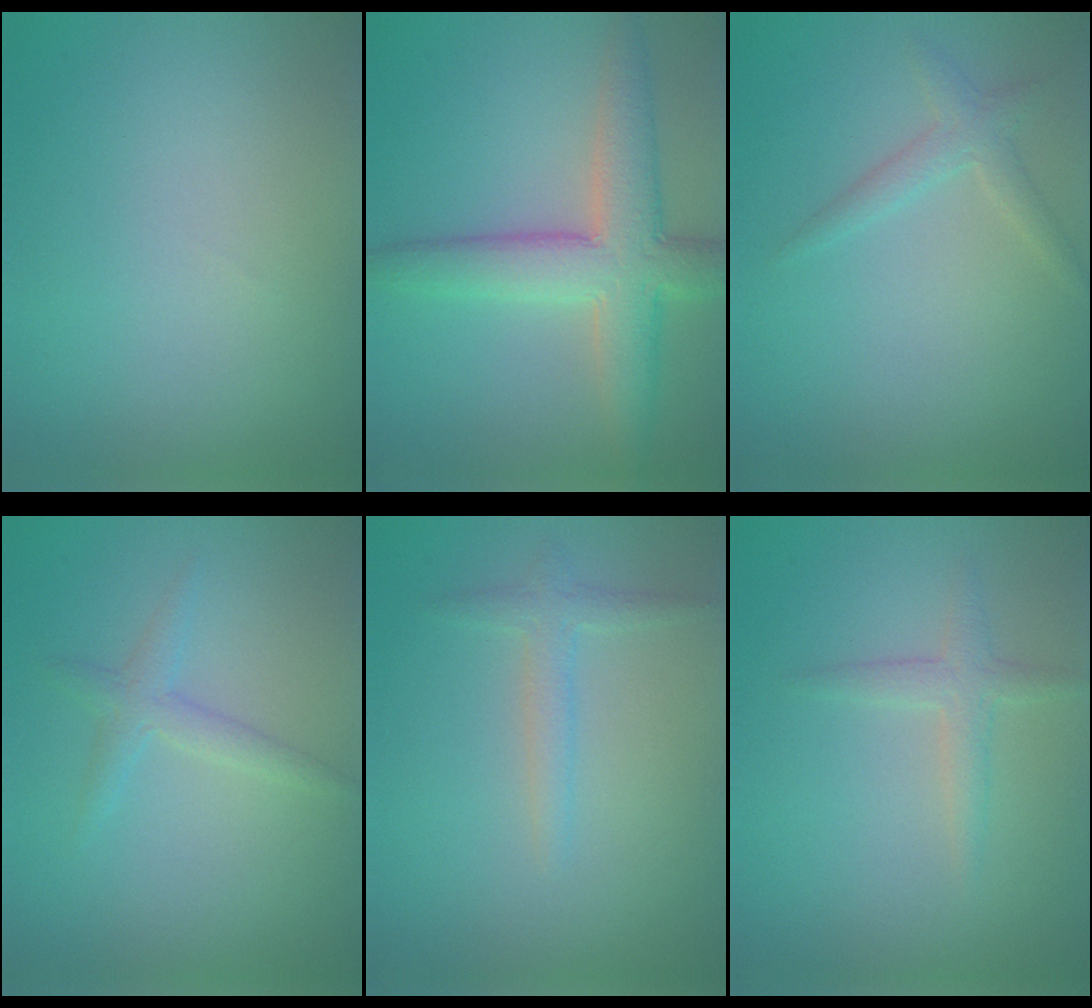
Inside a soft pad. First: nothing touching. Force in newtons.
{"total": 6.2, "press": 6.2, "slide": 0.5}
{"total": 1.7, "press": 1.7, "slide": 0.0}
{"total": 1.7, "press": 1.7, "slide": 0.1}
{"total": 1.8, "press": 1.8, "slide": 0.1}
{"total": 1.7, "press": 1.7, "slide": 0.1}